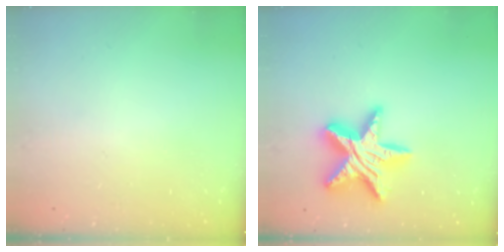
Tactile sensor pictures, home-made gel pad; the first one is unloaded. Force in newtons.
{"total": 18.2, "press": 18.2, "slide": 1.3}